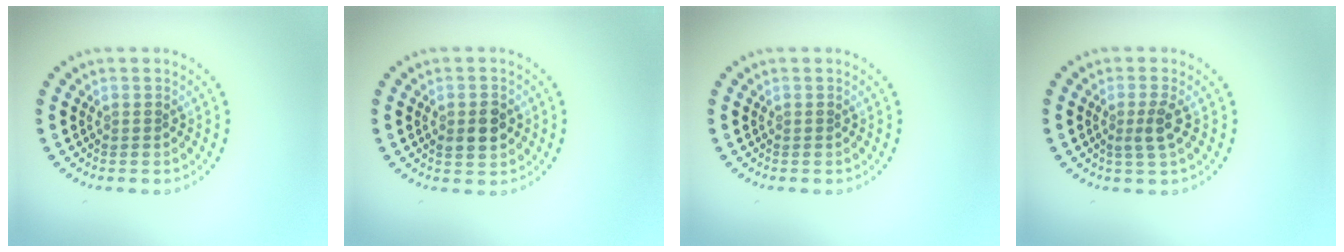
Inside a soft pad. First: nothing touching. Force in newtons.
{"total": 2.9, "press": 2.9, "slide": 0.2}
{"total": 0.0}
{"total": 1.9, "press": 1.5, "slide": 1.1}